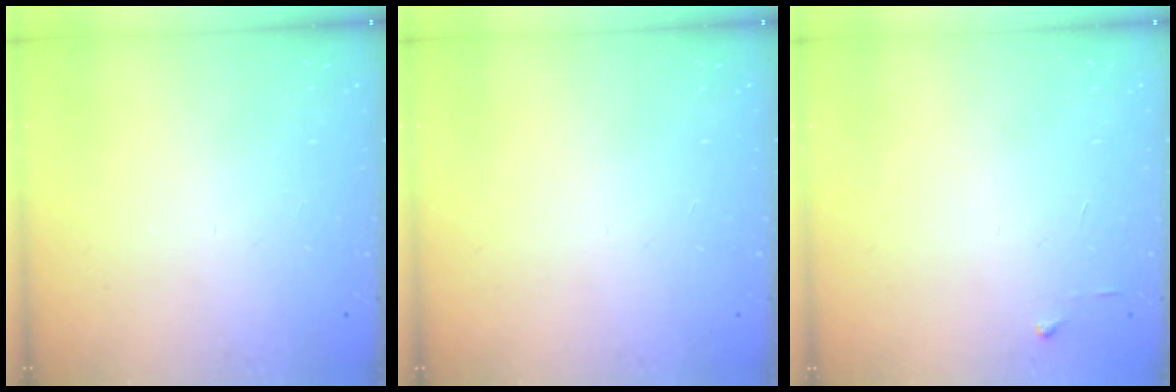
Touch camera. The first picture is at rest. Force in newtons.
{"total": 0.0}
{"total": 3.7, "press": 3.6, "slide": 0.4}